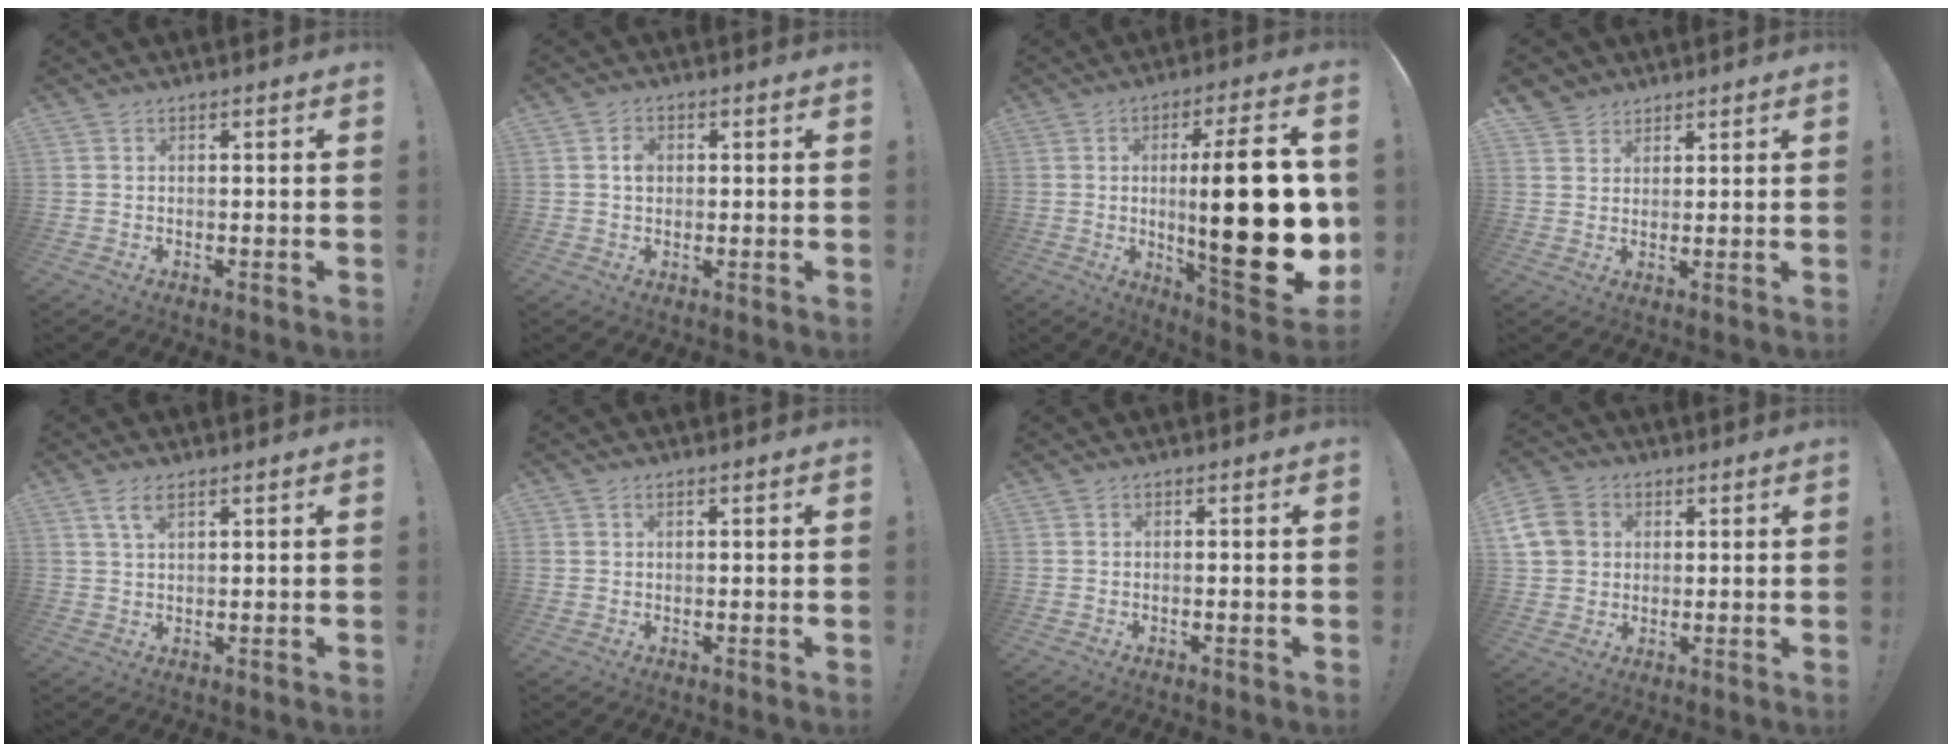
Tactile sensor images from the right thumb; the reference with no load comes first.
{"total": 3.0, "force": [0.2, 2.5, 1.5], "torque": [-0.013, 0.000, -0.001]}
{"total": 28.9, "force": [0.1, 7.7, 27.8], "torque": [-0.442, -0.023, 0.004]}
{"total": 4.0, "force": [3.1, 2.6, 0.1], "torque": [-0.002, -0.020, 0.059]}
{"total": 4.1, "force": [2.1, 1.5, 3.2], "torque": [-0.058, -0.001, 0.035]}
{"total": 0.7, "force": [0.3, 0.6, 0.1], "torque": [-0.005, 0.004, 0.007]}
{"total": 0.0}
{"total": 10.2, "force": [2.5, 8.8, 4.4], "torque": [-0.083, 0.001, 0.054]}